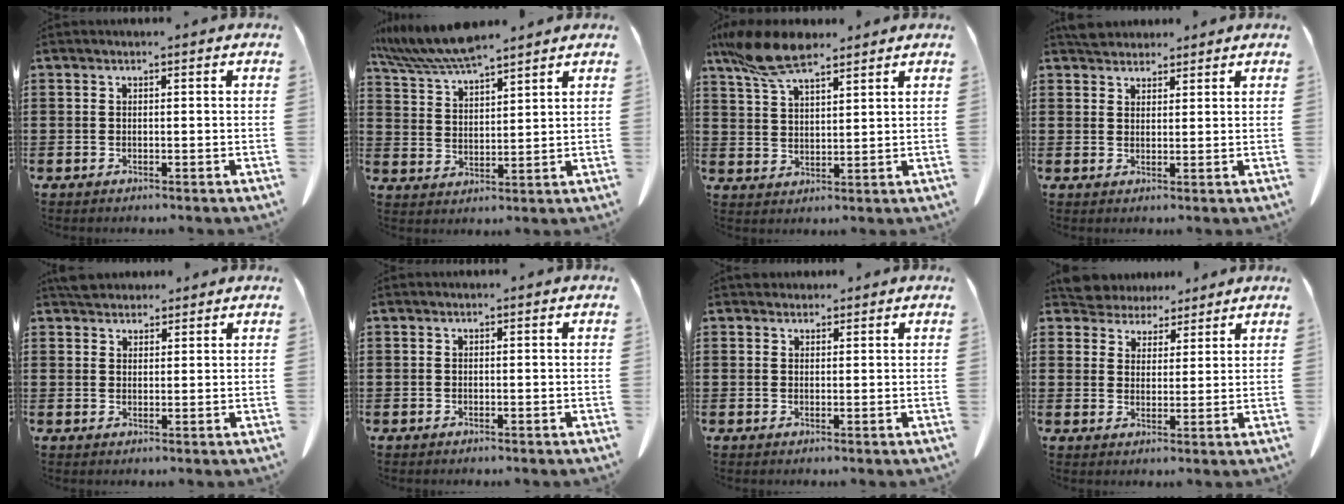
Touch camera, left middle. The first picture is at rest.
{"total": 7.6, "force": [6.8, 0.9, 3.4], "torque": [-0.087, -0.027, 0.124]}
{"total": 9.8, "force": [7.6, 2.7, 5.7], "torque": [-0.137, -0.016, 0.141]}
{"total": 2.9, "force": [2.8, 0.8, 0.2], "torque": [-0.003, -0.005, 0.054]}
{"total": 2.7, "force": [2.5, 0.8, 0.2], "torque": [-0.010, 0.002, 0.051]}
{"total": 0.0}
{"total": 1.9, "force": [1.7, 0.8, 0.1], "torque": [-0.006, 0.001, 0.036]}
{"total": 4.7, "force": [4.4, 1.7, -0.2], "torque": [-0.017, -0.015, 0.084]}